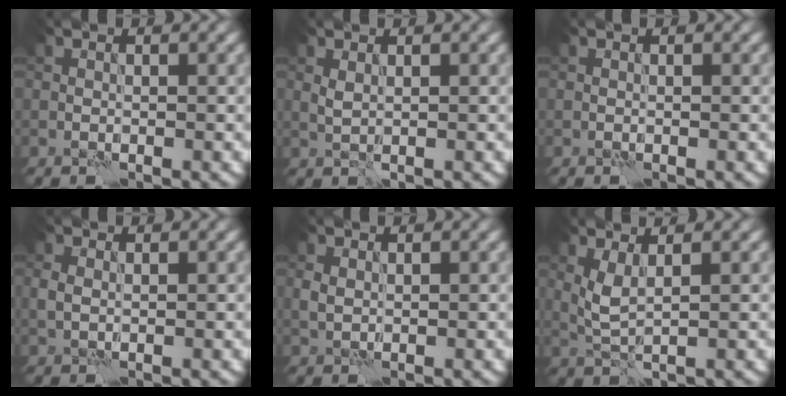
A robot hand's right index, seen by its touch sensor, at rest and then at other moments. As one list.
[{"total": 0.9, "force": [0.4, 0.3, 0.7], "torque": [-0.020, 0.000, 0.011]}, {"total": 0.0}, {"total": 1.4, "force": [0.1, 1.0, 1.0], "torque": [-0.023, -0.003, 0.005]}, {"total": 1.1, "force": [0.2, 0.8, 0.7], "torque": [-0.017, -0.001, 0.007]}, {"total": 2.3, "force": [0.9, 0.6, 2.1], "torque": [-0.051, -0.002, 0.022]}]